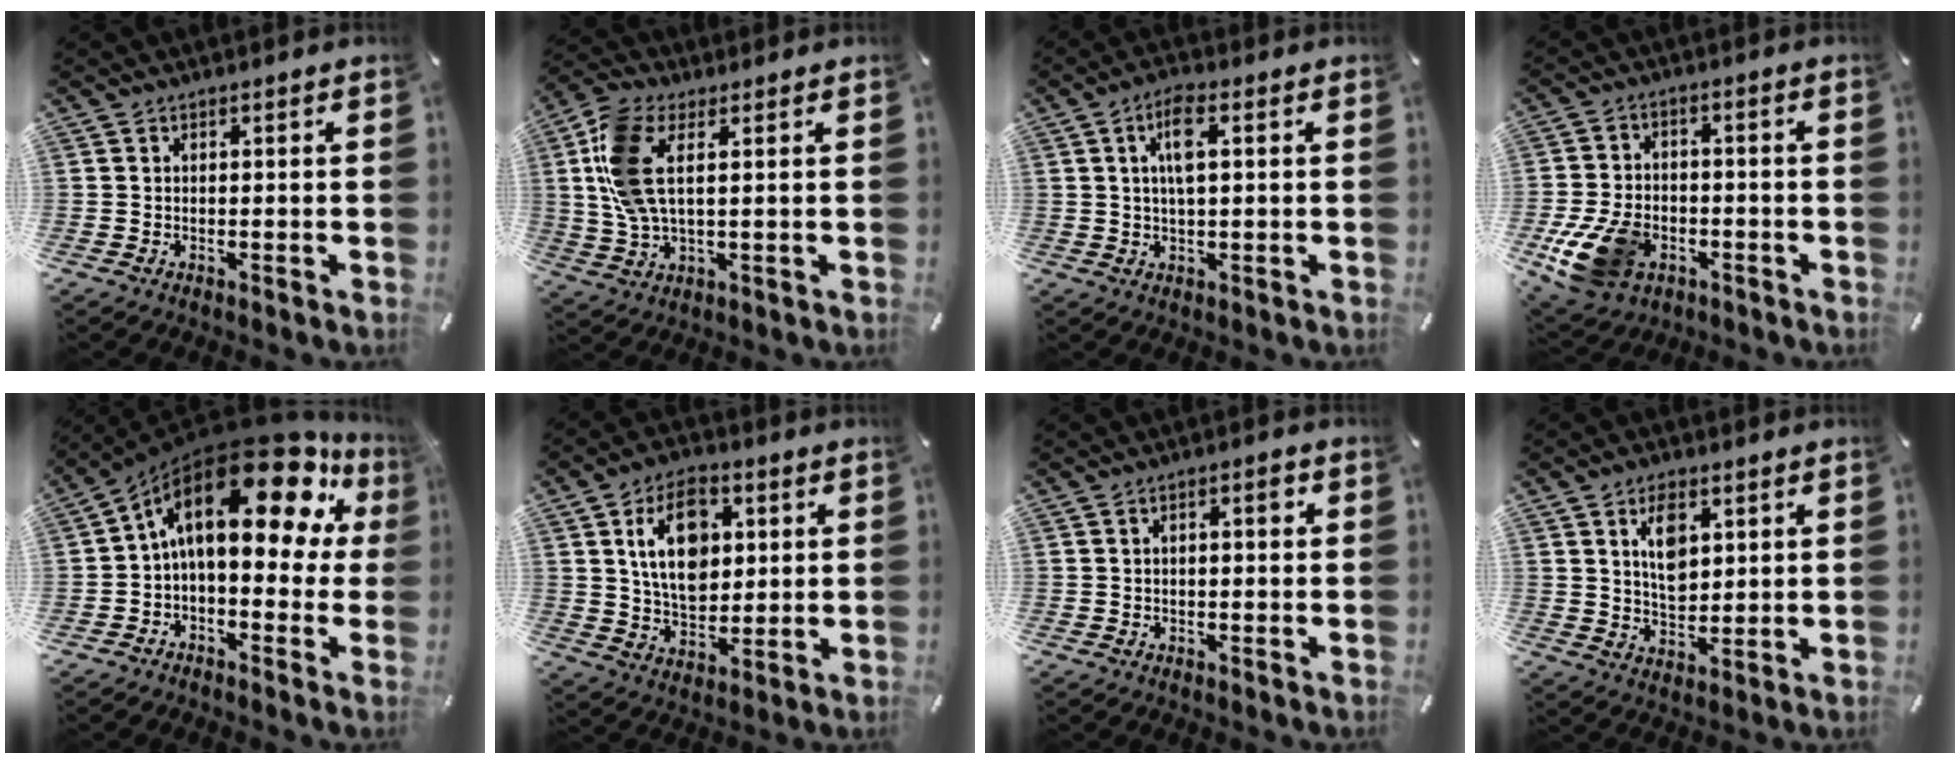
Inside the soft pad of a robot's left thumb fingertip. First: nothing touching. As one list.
[{"total": 10.9, "force": [2.6, 5.3, 9.2], "torque": [-0.209, -0.007, 0.049]}, {"total": 6.5, "force": [1.7, 2.3, 5.8], "torque": [-0.117, 0.005, 0.024]}, {"total": 12.8, "force": [-4.8, 9.0, 7.8], "torque": [-0.165, 0.019, -0.083]}, {"total": 22.3, "force": [8.5, 10.3, 17.8], "torque": [-0.299, -0.057, 0.142]}, {"total": 14.1, "force": [3.7, 9.7, 9.6], "torque": [-0.160, 0.004, 0.063]}, {"total": 2.8, "force": [0.2, 1.1, 2.5], "torque": [-0.033, 0.005, -0.003]}, {"total": 8.0, "force": [2.9, 5.1, 5.4], "torque": [-0.085, -0.001, 0.049]}]